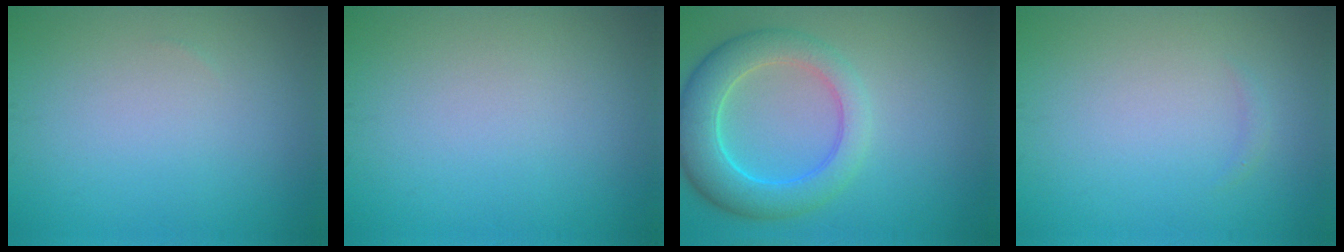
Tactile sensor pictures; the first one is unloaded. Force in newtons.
{"total": 0.0}
{"total": 6.2, "press": 6.2, "slide": 0.3}
{"total": 0.5, "press": 0.5, "slide": 0.1}